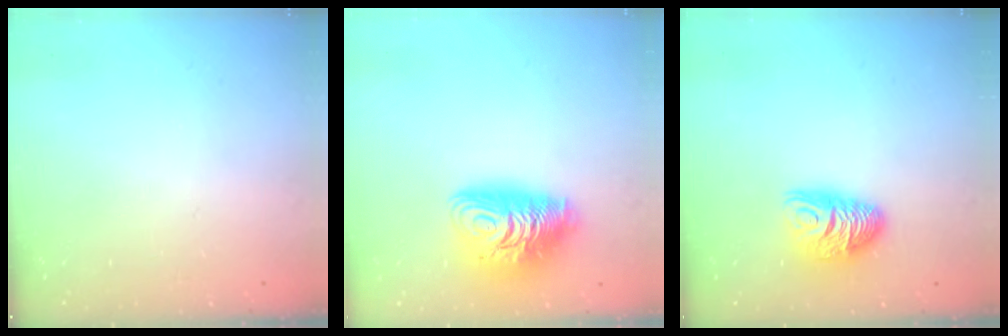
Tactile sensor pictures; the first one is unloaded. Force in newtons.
{"total": 14.1, "press": 14.0, "slide": 1.2}
{"total": 9.2, "press": 9.2, "slide": 0.7}